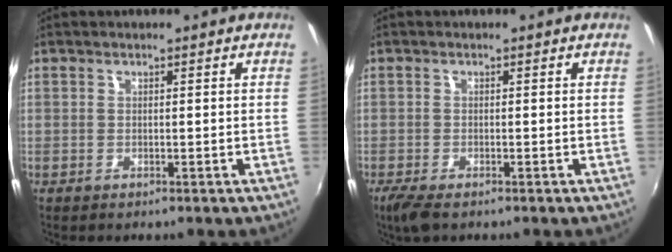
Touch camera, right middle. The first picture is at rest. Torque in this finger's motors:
{"motor_torque": [0.41, -0.49, 0.21, 0.05]}